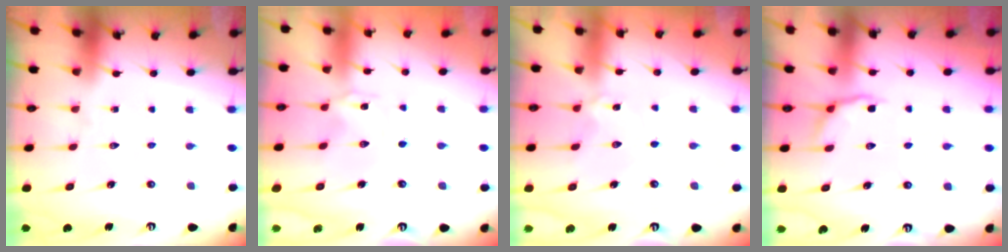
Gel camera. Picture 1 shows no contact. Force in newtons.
{"total": 0.0}
{"total": 2.5, "press": 2.5, "slide": 0.4}
{"total": 2.6, "press": 1.4, "slide": 2.2}